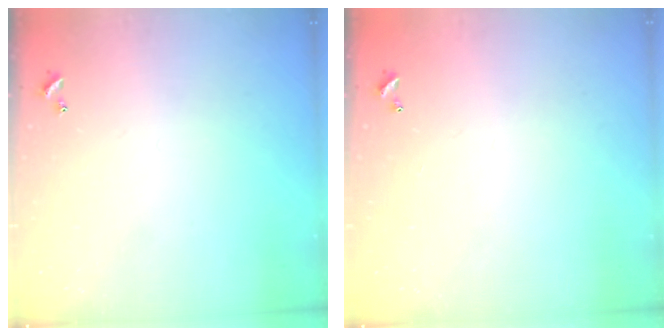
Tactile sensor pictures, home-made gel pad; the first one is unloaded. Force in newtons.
{"total": 2.9, "press": 2.9, "slide": 0.1}